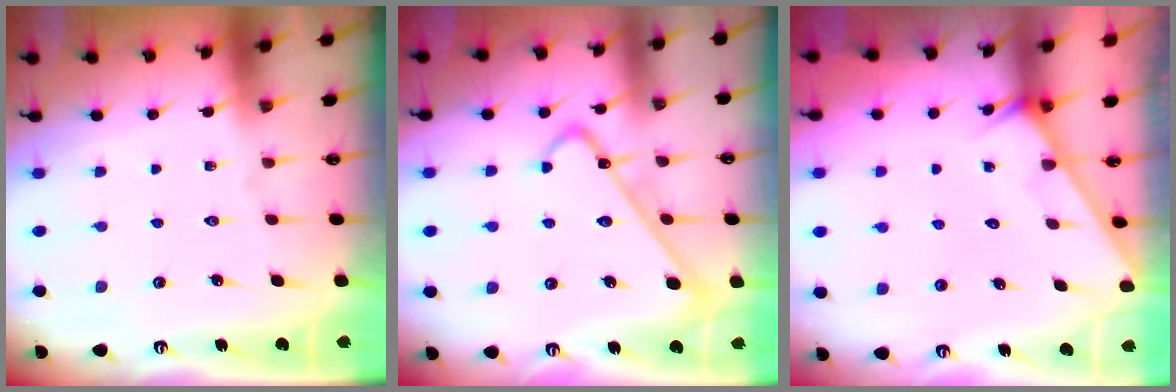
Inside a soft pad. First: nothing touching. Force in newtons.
{"total": 9.8, "press": 9.8, "slide": 0.8}
{"total": 2.2, "press": 2.2, "slide": 0.2}